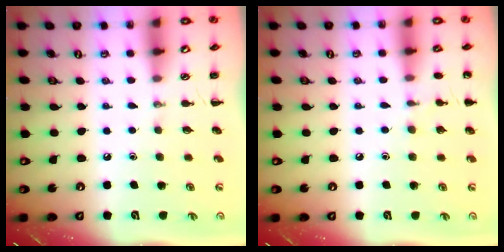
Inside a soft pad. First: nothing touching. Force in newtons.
{"total": 5.6, "press": 5.4, "slide": 1.7}